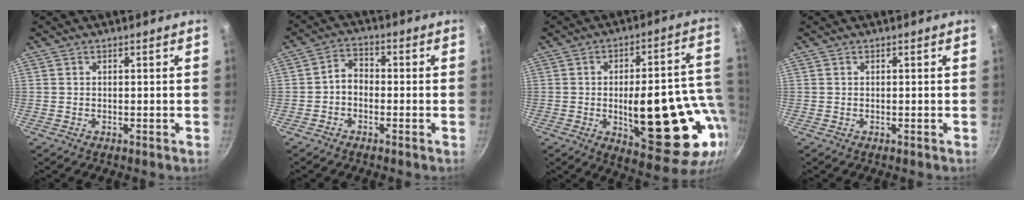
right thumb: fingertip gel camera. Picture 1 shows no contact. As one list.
[{"total": 3.7, "force": [-1.2, 2.7, 2.2], "torque": [-0.030, 0.021, -0.032]}, {"total": 25.1, "force": [-4.4, 9.8, 22.8], "torque": [-0.269, 0.008, -0.045]}, {"total": 0.0}]